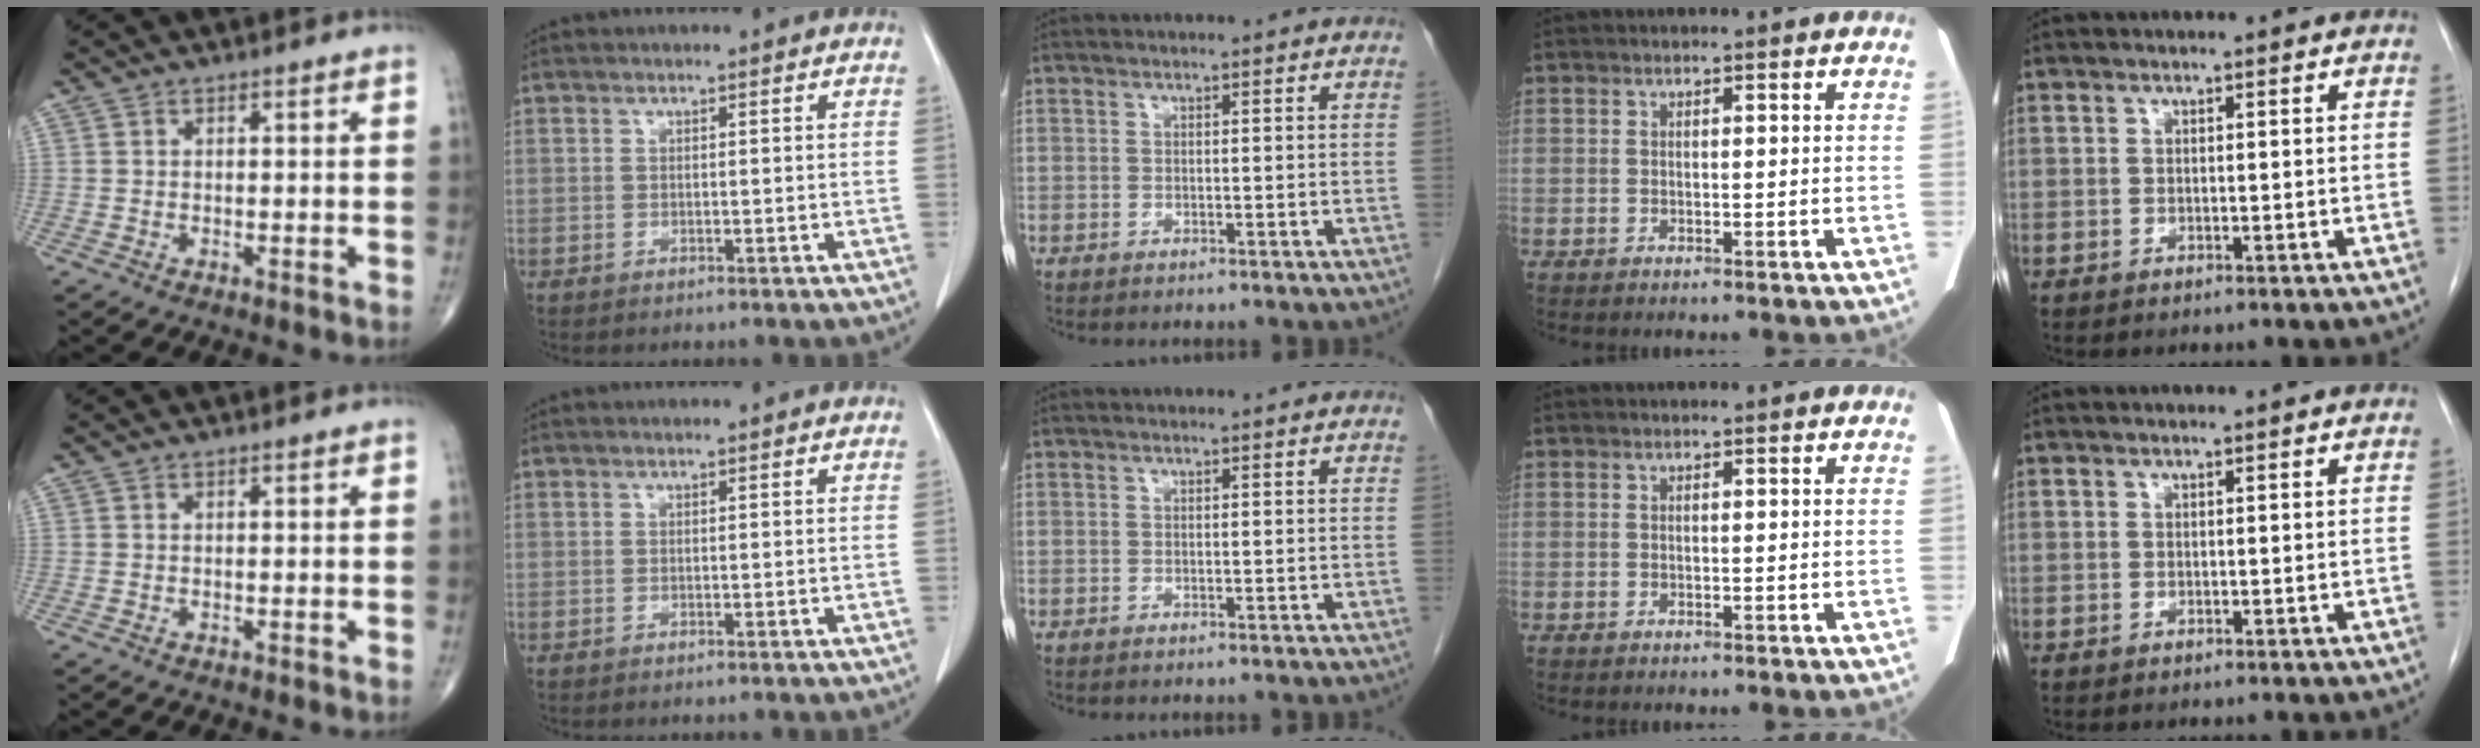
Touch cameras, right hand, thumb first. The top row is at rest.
{}